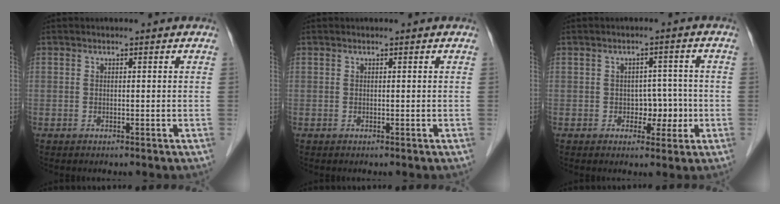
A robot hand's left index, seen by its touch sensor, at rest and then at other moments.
{"total": 0.0}
{"total": 3.8, "force": [-1.0, 2.6, 2.5], "torque": [-0.027, 0.013, -0.009]}